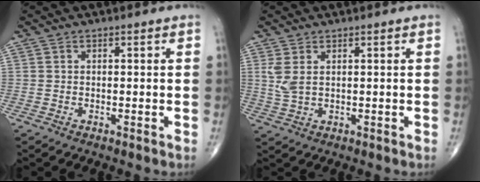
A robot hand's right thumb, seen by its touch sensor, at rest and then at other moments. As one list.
[{"total": 3.5, "force": [1.2, 1.6, 2.9], "torque": [-0.067, 0.000, 0.033]}]